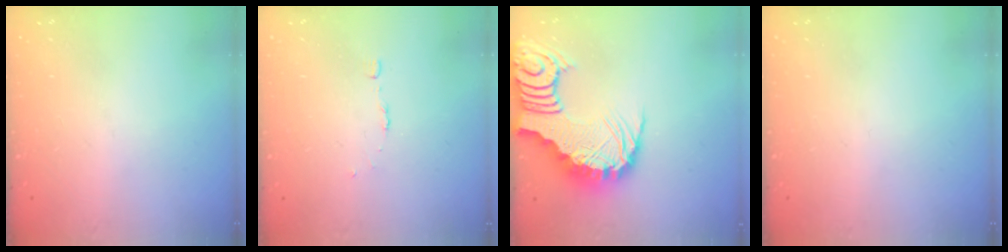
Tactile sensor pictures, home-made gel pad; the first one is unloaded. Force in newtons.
{"total": 3.1, "press": 3.1, "slide": 0.2}
{"total": 7.5, "press": 7.5, "slide": 1.0}
{"total": 0.0}